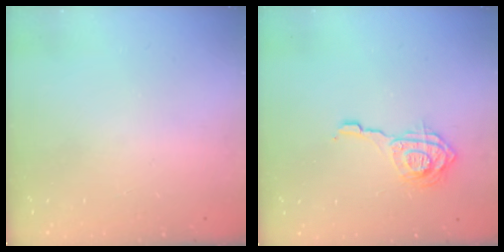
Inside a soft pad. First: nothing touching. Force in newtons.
{"total": 11.2, "press": 11.1, "slide": 1.2}